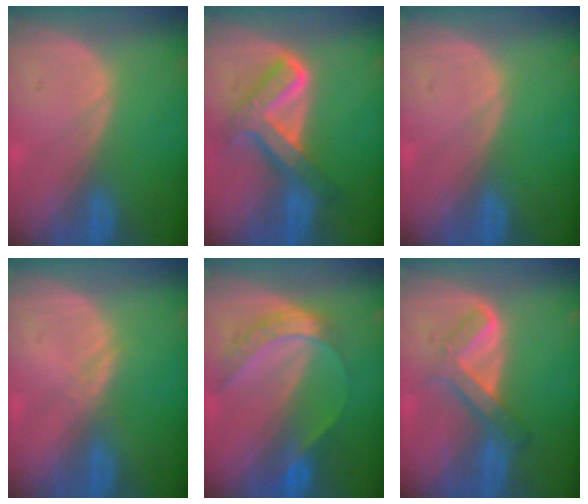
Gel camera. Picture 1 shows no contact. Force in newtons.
{"total": 8.1, "press": 8.1, "slide": 0.8}
{"total": 0.0}
{"total": 1.1, "press": 1.1, "slide": 0.1}
{"total": 6.8, "press": 5.5, "slide": 4.0}
{"total": 5.6, "press": 5.1, "slide": 2.2}